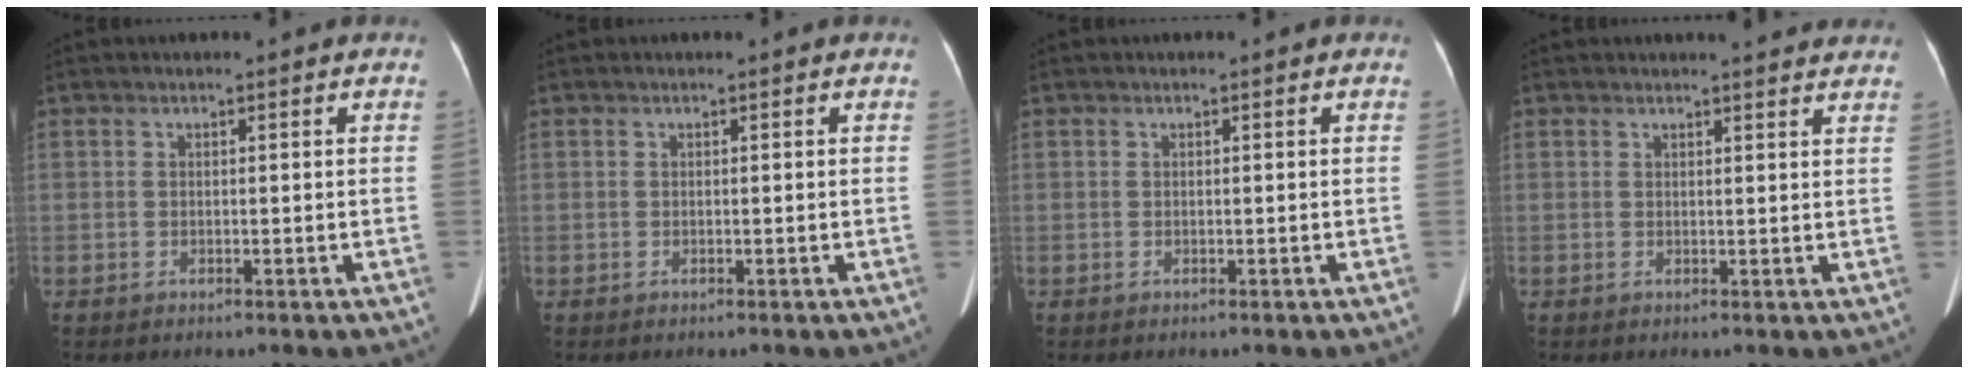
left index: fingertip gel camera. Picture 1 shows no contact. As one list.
[{"total": 0.0}, {"total": 0.0}, {"total": 5.9, "force": [5.5, 0.5, 2.0], "torque": [-0.025, 0.001, 0.048]}]